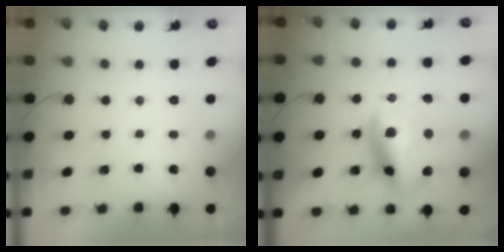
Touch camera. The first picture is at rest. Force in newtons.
{"total": 17.3, "press": 16.9, "slide": 4.1}